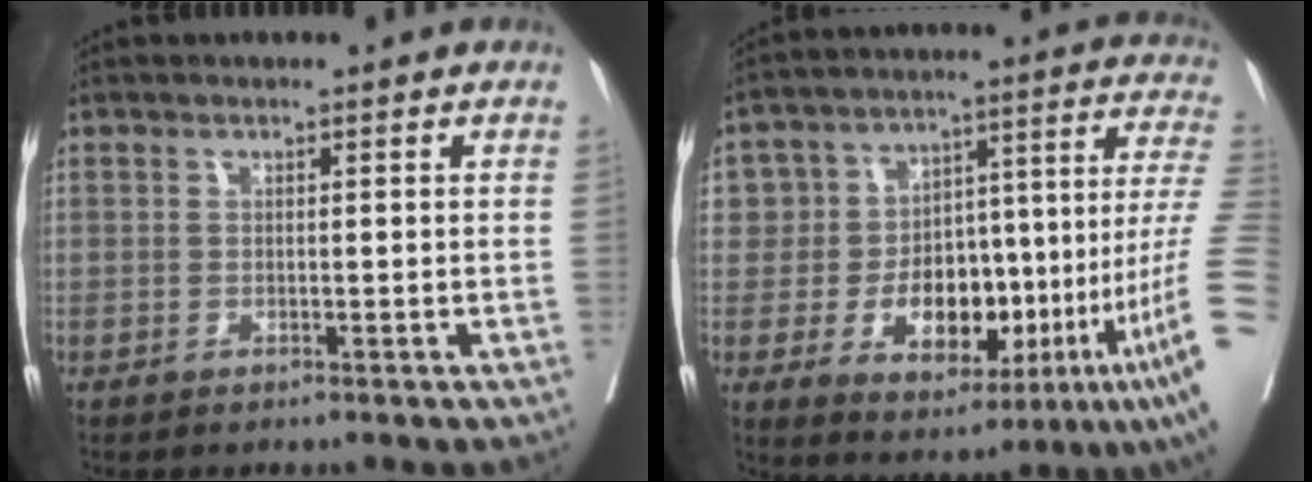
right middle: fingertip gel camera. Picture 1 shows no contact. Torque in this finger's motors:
{"motor_torque": [1.20, -0.93, 0.51, 0.18]}